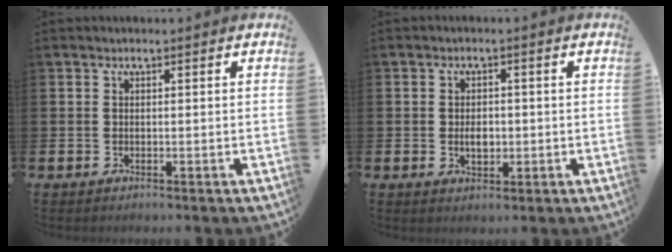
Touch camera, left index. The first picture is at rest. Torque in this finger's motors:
{"motor_torque": [0.16, 0.06, 0.05, 0.04]}